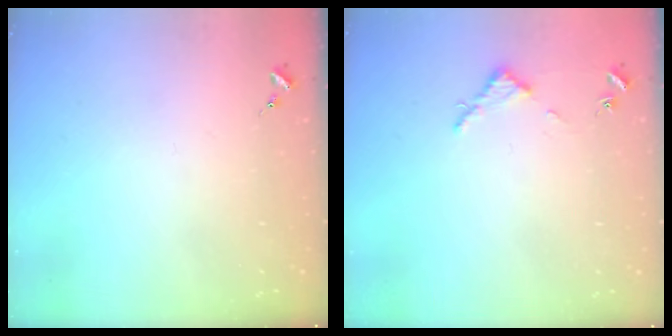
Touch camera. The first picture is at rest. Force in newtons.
{"total": 2.8, "press": 2.8, "slide": 0.3}